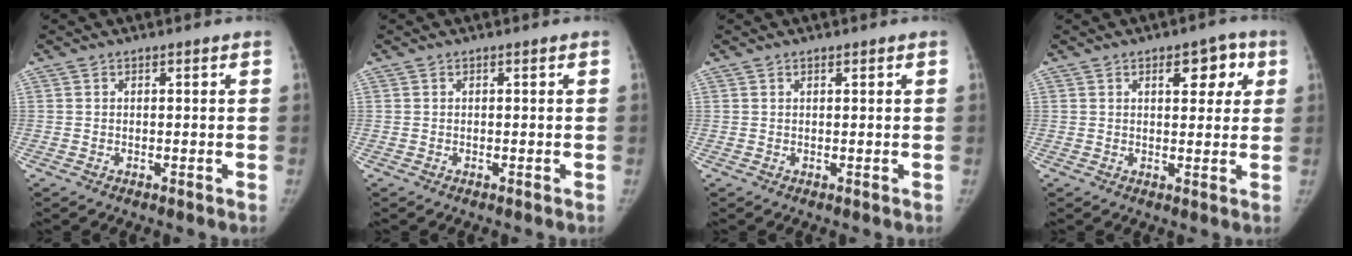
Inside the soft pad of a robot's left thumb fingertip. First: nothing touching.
{"total": 0.0}
{"total": 0.6, "force": [0.4, 0.2, 0.3], "torque": [-0.006, -0.002, 0.007]}
{"total": 6.8, "force": [2.8, 3.6, 5.0], "torque": [-0.031, -0.006, 0.032]}